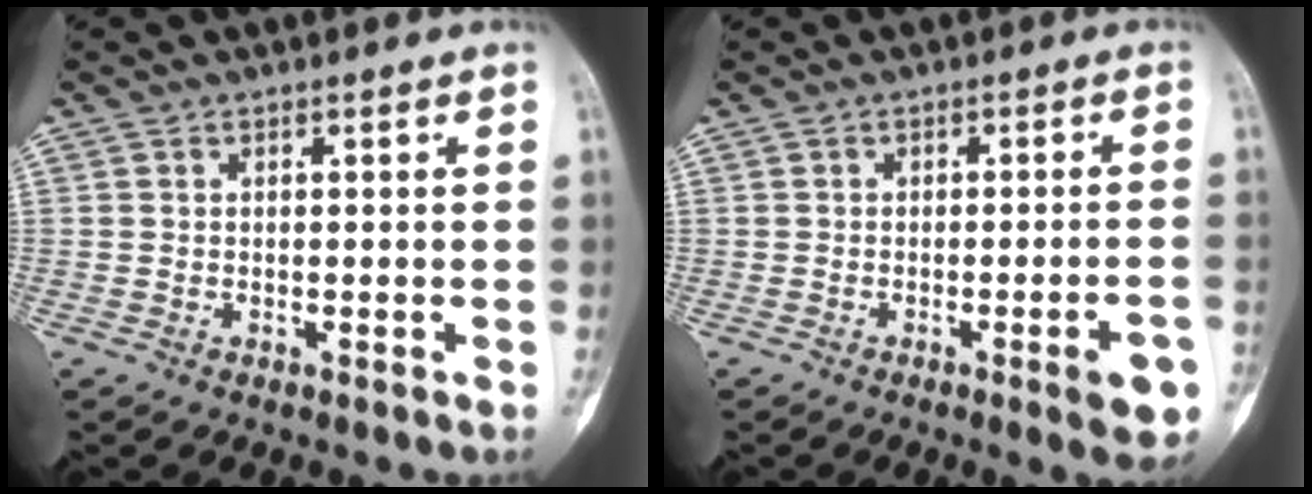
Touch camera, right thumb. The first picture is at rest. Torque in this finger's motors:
{"motor_torque": [1.05, 0.74, 0.46, -0.56, 0.09]}